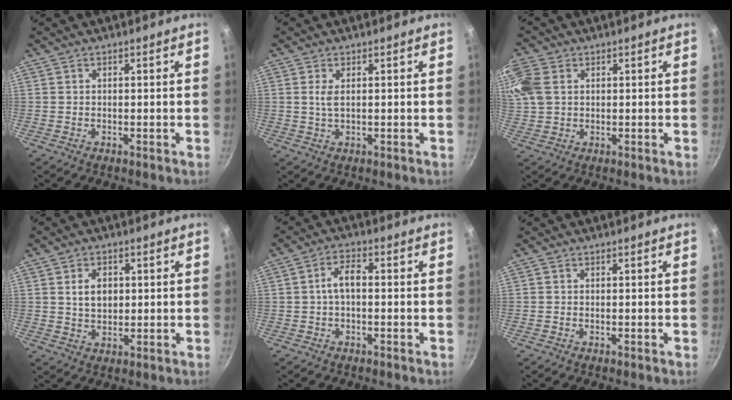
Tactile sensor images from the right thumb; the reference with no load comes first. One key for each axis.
{"total": 2.3, "fx": 0.6, "fy": 1.0, "fz": 2.0, "tx": -0.042, "ty": -0.005, "tz": 0.013}
{"total": 8.8, "fx": 2.9, "fy": 6.4, "fz": 5.4, "tx": -0.124, "ty": 0.014, "tz": 0.057}
{"total": 5.4, "fx": 1.1, "fy": 3.8, "fz": 3.7, "tx": -0.048, "ty": -0.004, "tz": 0.022}
{"total": 4.4, "fx": -0.3, "fy": 2.3, "fz": 3.8, "tx": -0.068, "ty": 0.024, "tz": -0.008}
{"total": 0.0}